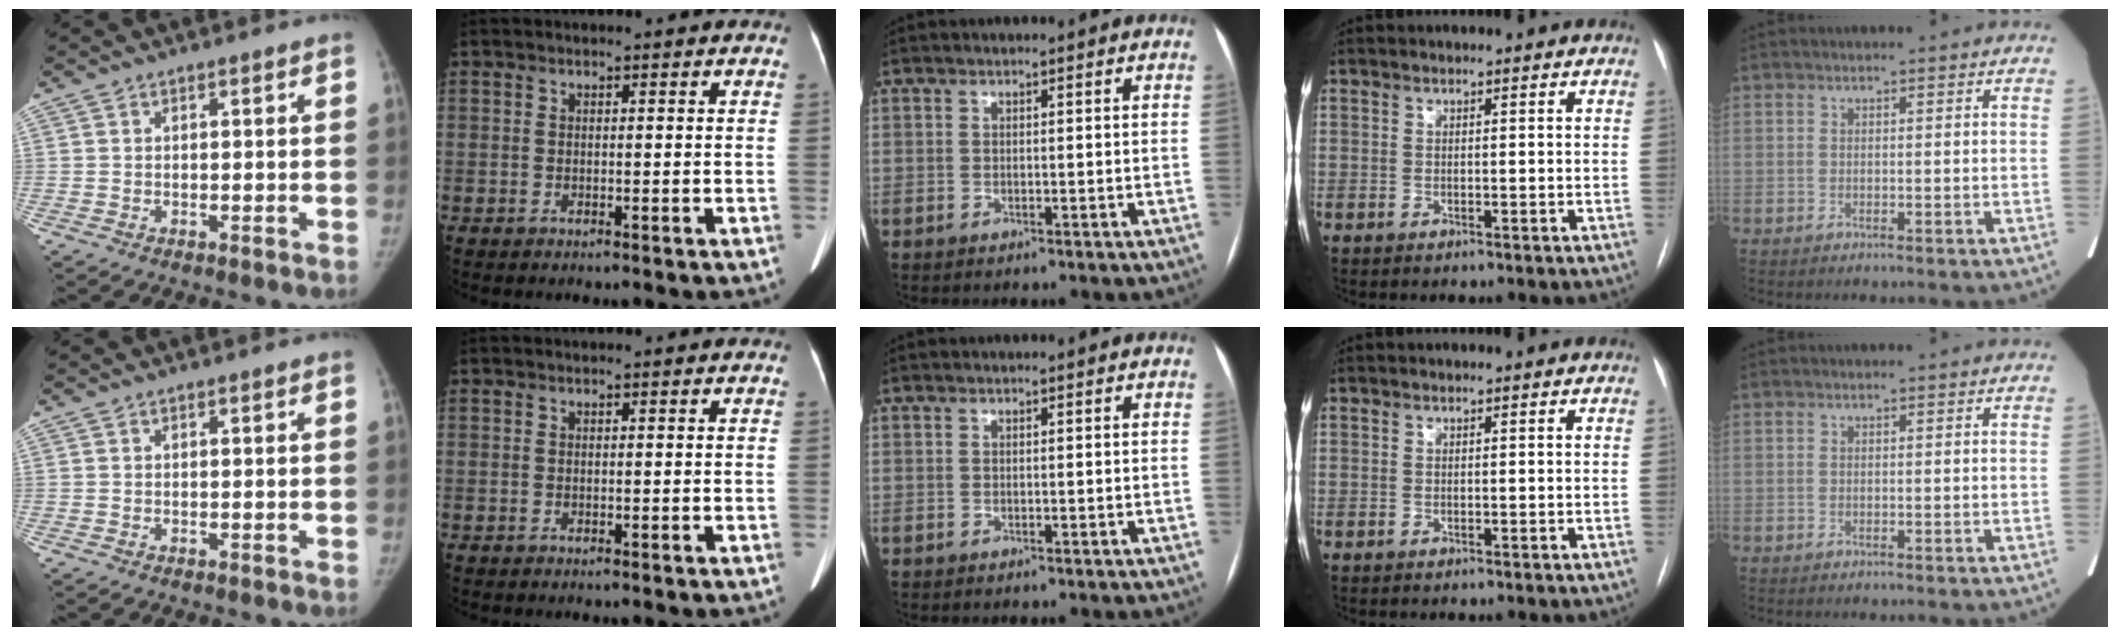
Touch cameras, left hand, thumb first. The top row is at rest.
{}